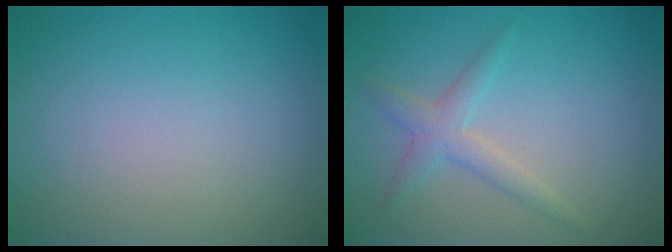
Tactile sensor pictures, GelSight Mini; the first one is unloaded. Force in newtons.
{"total": 2.2, "press": 2.2, "slide": 0.1}